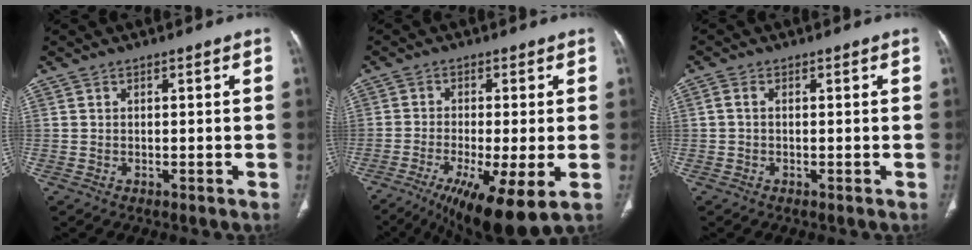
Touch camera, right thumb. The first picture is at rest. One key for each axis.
{"total": 13.2, "fx": -5.8, "fy": 2.6, "fz": 11.6, "tx": -0.189, "ty": -0.014, "tz": -0.087}
{"total": 1.2, "fx": 0.0, "fy": 0.6, "fz": 1.0, "tx": -0.023, "ty": 0.002, "tz": -0.002}